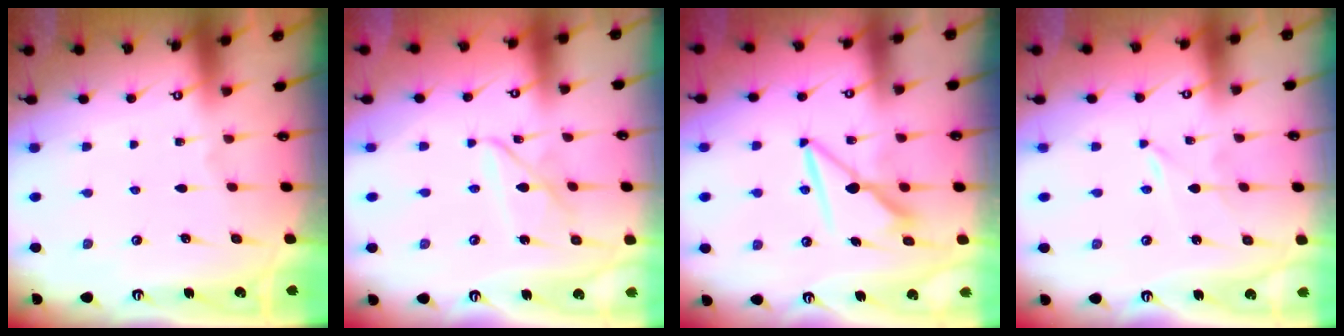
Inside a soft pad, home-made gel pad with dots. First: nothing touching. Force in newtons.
{"total": 6.7, "press": 6.7, "slide": 0.4}
{"total": 7.9, "press": 7.9, "slide": 0.2}
{"total": 0.0}